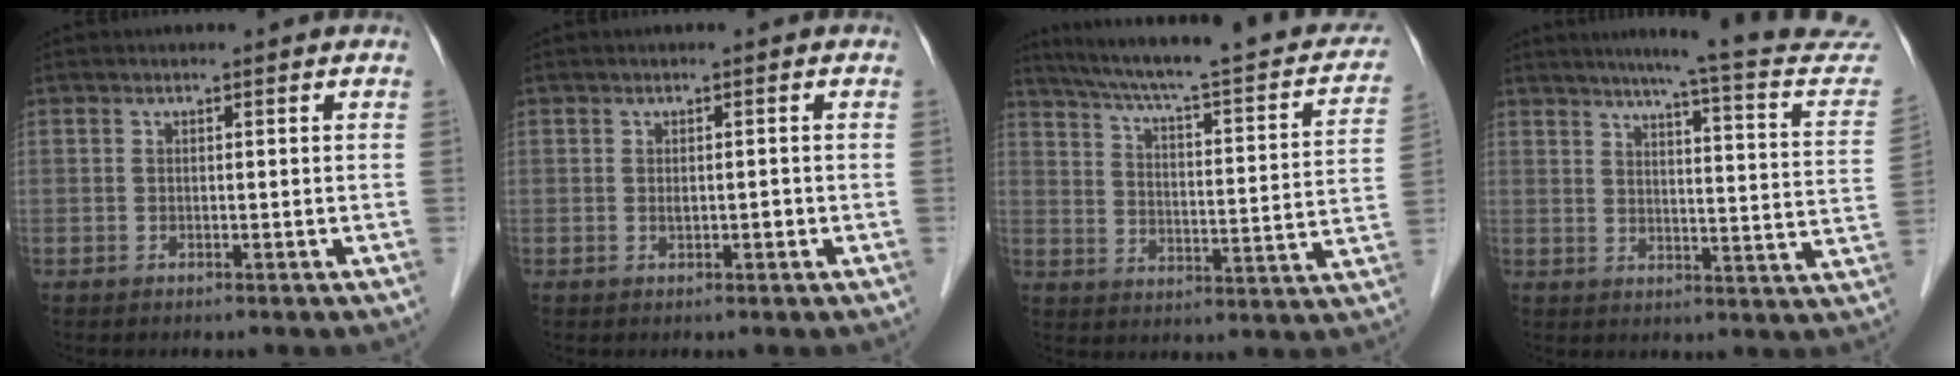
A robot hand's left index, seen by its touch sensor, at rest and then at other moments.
{"total": 1.0, "force": [-0.5, 0.2, 0.8], "torque": [-0.014, 0.001, -0.007]}
{"total": 24.6, "force": [20.1, 3.9, 13.7], "torque": [-0.203, 0.007, 0.257]}
{"total": 20.4, "force": [18.8, 0.1, 8.1], "torque": [-0.106, -0.065, 0.210]}